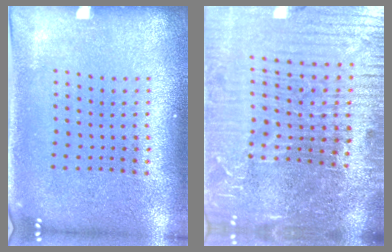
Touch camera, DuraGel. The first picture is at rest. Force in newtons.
{"total": 6.4, "press": 5.7, "slide": 3.0}